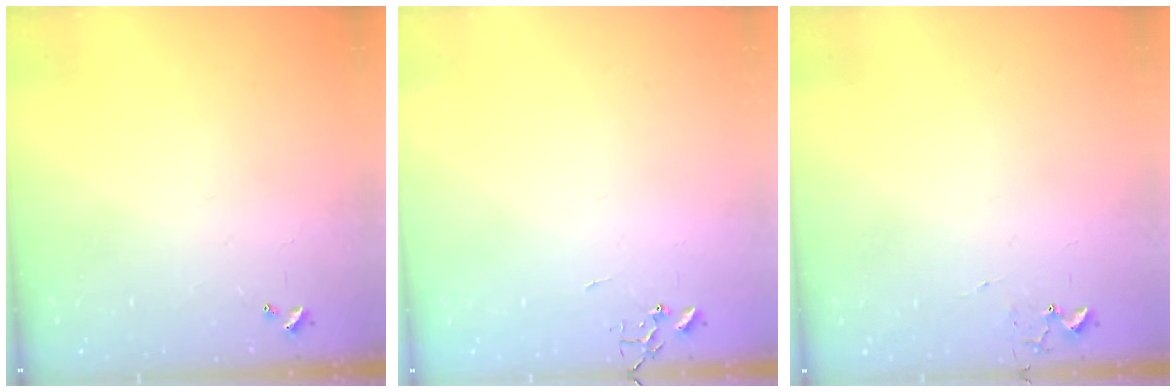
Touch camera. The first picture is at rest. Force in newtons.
{"total": 0.0}
{"total": 5.4, "press": 5.4, "slide": 0.7}